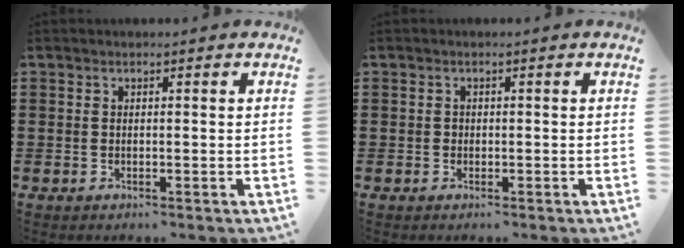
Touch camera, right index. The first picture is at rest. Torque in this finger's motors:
{"motor_torque": [0.20, -0.20, 0.00, 0.00]}